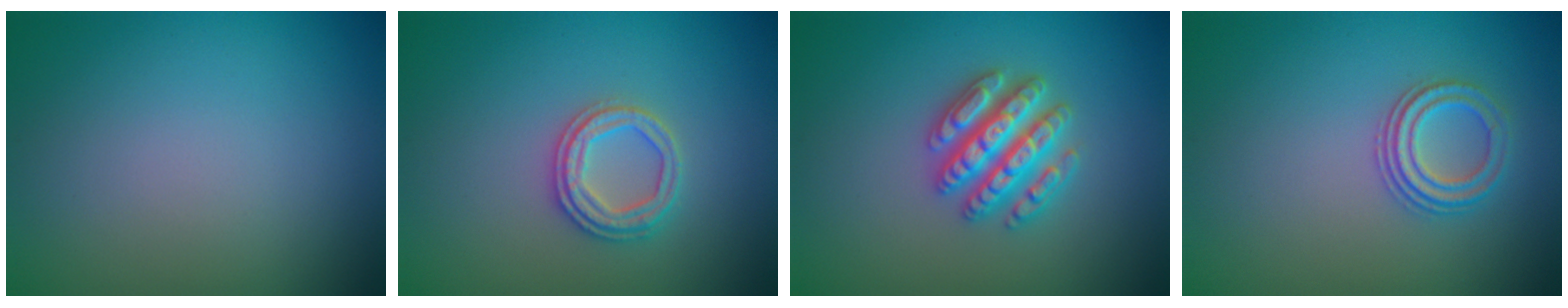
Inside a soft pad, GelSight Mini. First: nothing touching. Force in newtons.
{"total": 2.5, "press": 2.4, "slide": 0.6}
{"total": 4.7, "press": 4.6, "slide": 0.8}
{"total": 2.6, "press": 2.3, "slide": 1.2}